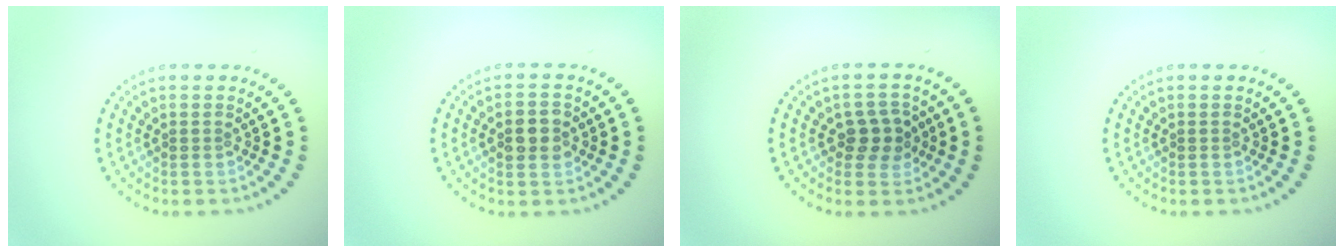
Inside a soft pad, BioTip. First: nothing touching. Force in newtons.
{"total": 2.6, "press": 2.6, "slide": 0.1}
{"total": 2.8, "press": 2.7, "slide": 0.8}
{"total": 0.0}